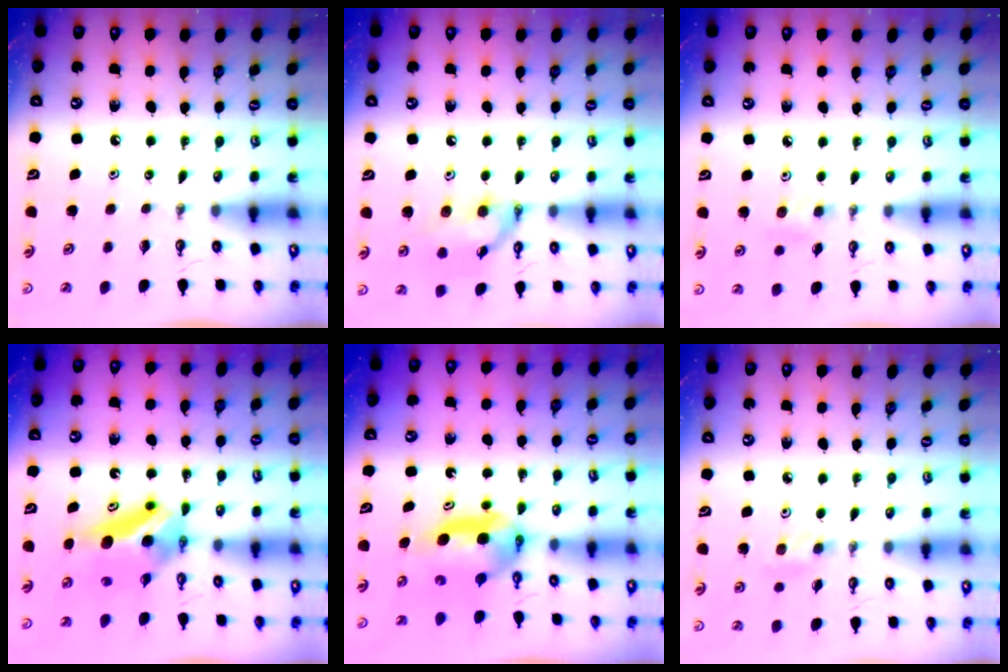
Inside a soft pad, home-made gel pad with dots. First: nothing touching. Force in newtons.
{"total": 12.8, "press": 12.8, "slide": 0.5}
{"total": 8.3, "press": 7.1, "slide": 4.2}
{"total": 6.5, "press": 6.2, "slide": 1.9}
{"total": 9.1, "press": 4.7, "slide": 7.8}
{"total": 3.8, "press": 3.8, "slide": 0.5}